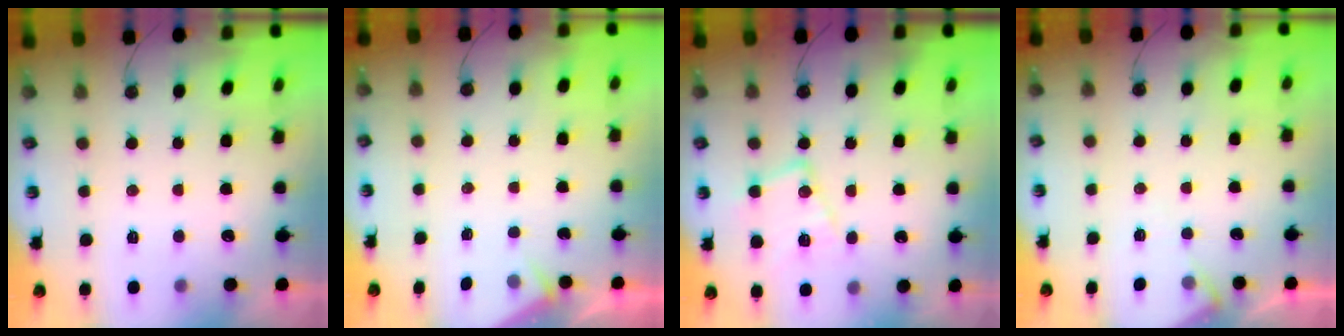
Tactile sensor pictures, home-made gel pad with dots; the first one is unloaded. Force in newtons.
{"total": 2.9, "press": 2.9, "slide": 0.4}
{"total": 13.6, "press": 13.6, "slide": 0.7}
{"total": 3.9, "press": 3.9, "slide": 0.6}